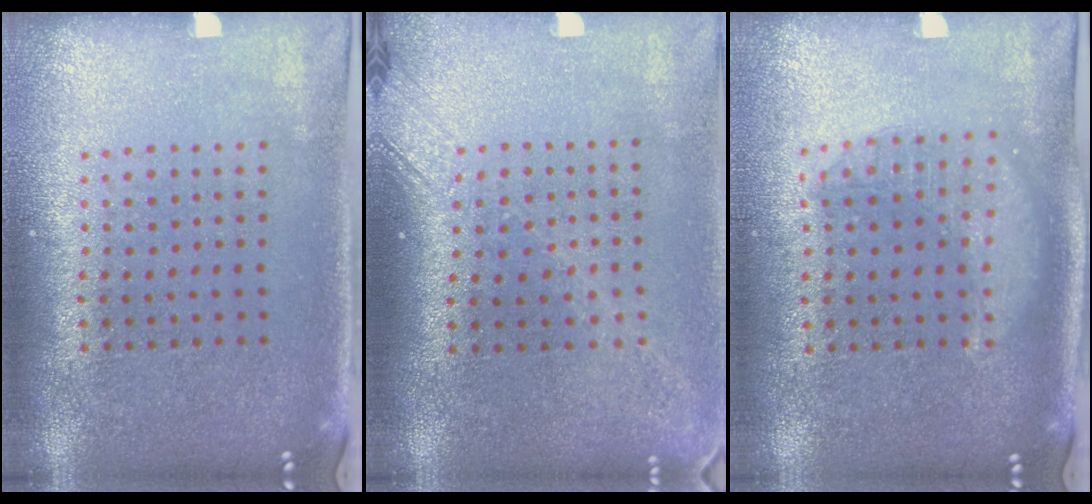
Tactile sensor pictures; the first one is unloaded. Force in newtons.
{"total": 2.1, "press": 1.6, "slide": 1.4}
{"total": 1.4, "press": 1.3, "slide": 0.5}